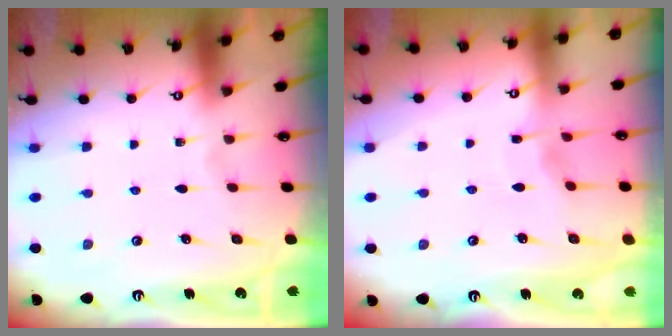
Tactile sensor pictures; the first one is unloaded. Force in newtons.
{"total": 2.7, "press": 2.6, "slide": 0.4}